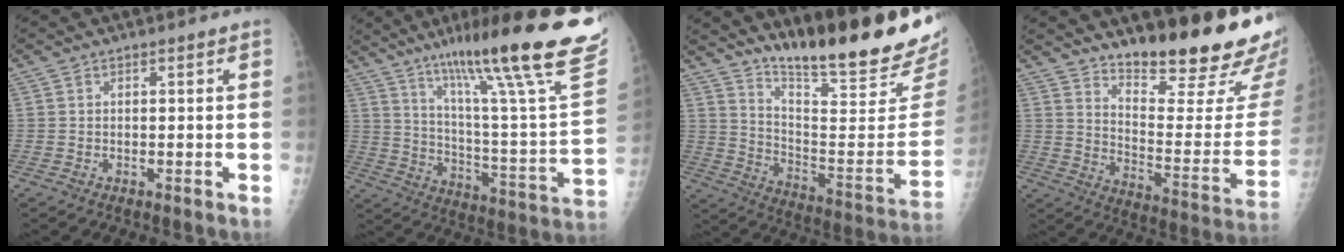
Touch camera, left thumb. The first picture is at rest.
{"total": 31.1, "force": [20.5, 3.3, 23.1], "torque": [-0.321, -0.074, 0.309]}
{"total": 25.0, "force": [20.7, 2.8, 13.6], "torque": [-0.186, -0.156, 0.306]}
{"total": 23.3, "force": [17.8, 4.6, 14.4], "torque": [-0.179, -0.137, 0.256]}